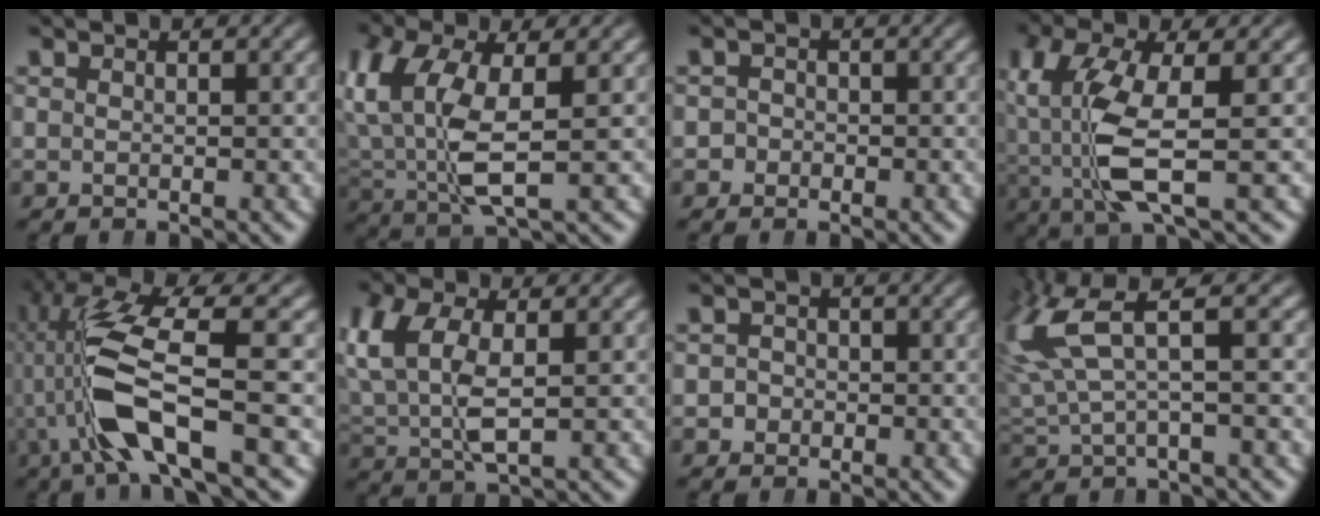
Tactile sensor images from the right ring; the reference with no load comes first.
{"total": 7.4, "force": [1.0, 4.1, 6.1], "torque": [-0.156, -0.028, 0.035]}
{"total": 1.9, "force": [-1.0, 1.6, -0.1], "torque": [-0.002, -0.011, -0.019]}
{"total": 7.0, "force": [-0.3, 3.2, 6.3], "torque": [-0.154, -0.027, 0.010]}
{"total": 8.4, "force": [0.6, 3.3, 7.7], "torque": [-0.188, -0.020, 0.021]}
{"total": 6.2, "force": [1.2, 3.9, 4.7], "torque": [-0.123, -0.022, 0.032]}
{"total": 2.1, "force": [-0.9, 1.9, 0.0], "torque": [-0.003, -0.012, -0.018]}
{"total": 6.9, "force": [1.9, 4.1, 5.2], "torque": [-0.123, -0.002, 0.031]}